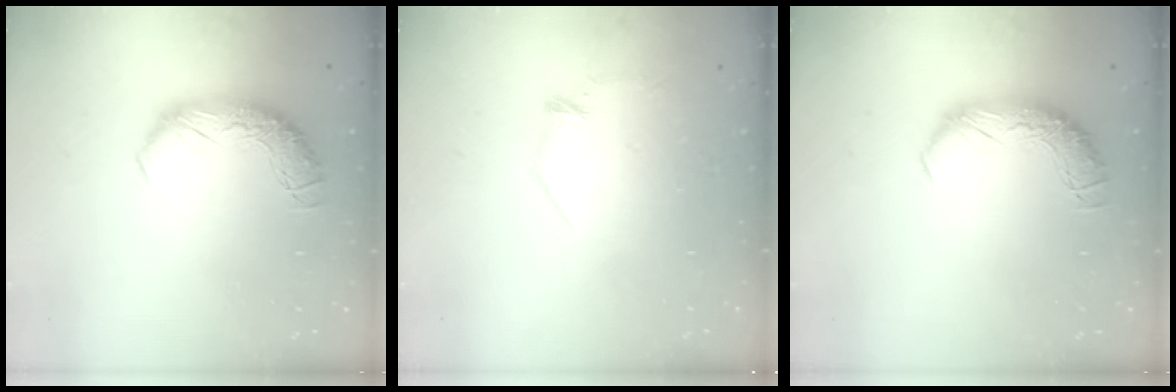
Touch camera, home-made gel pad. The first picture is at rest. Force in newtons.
{"total": 7.5, "press": 7.4, "slide": 0.8}
{"total": 0.0}